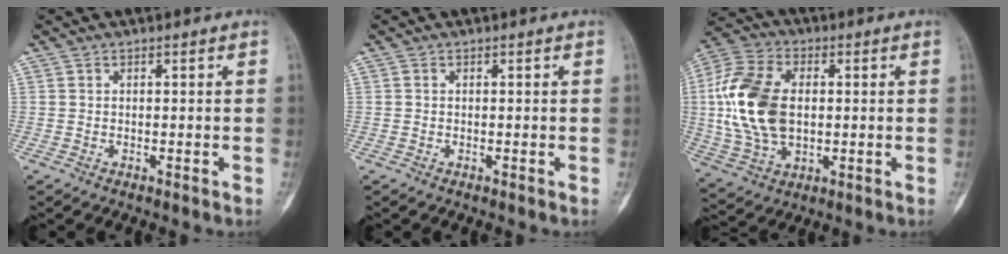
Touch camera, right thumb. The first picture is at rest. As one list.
[{"total": 0.0}, {"total": 18.6, "force": [1.2, 11.7, 14.3], "torque": [-0.295, 0.006, 0.026]}]